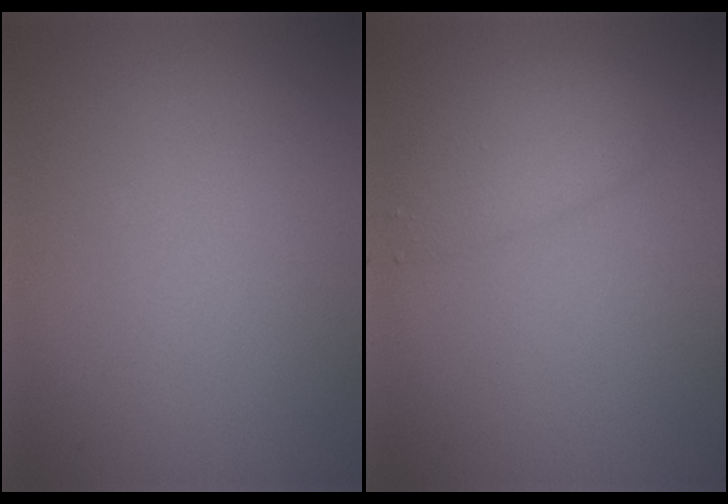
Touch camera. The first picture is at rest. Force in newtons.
{"total": 2.1, "press": 2.1, "slide": 0.1}